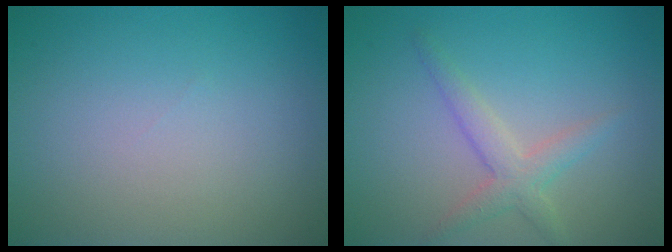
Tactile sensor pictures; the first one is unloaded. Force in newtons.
{"total": 2.5, "press": 2.5, "slide": 0.2}